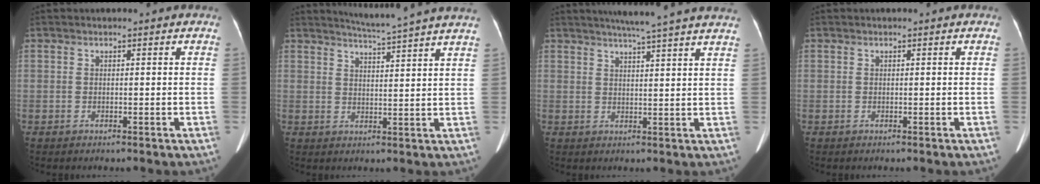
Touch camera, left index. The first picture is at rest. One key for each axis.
{"total": 11.1, "fx": 10.2, "fy": -1.6, "fz": 4.1, "tx": -0.070, "ty": -0.016, "tz": 0.124}
{"total": 14.0, "fx": 12.2, "fy": -0.6, "fz": 6.8, "tx": -0.106, "ty": 0.003, "tz": 0.145}
{"total": 0.0}